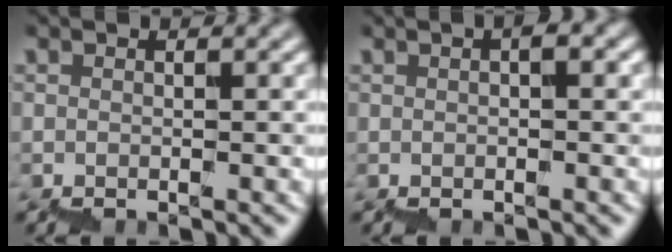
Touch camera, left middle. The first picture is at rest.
{"total": 0.9, "force": [0.1, 0.0, 0.9], "torque": [-0.013, 0.007, 0.001]}